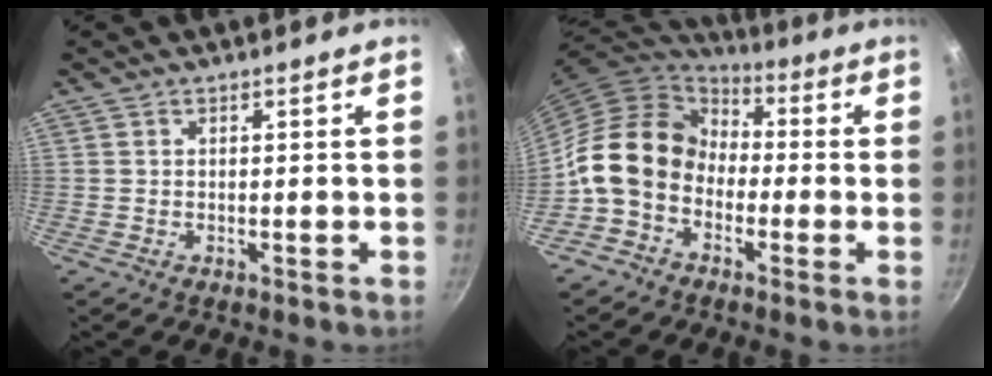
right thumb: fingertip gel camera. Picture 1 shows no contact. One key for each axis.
{"total": 13.8, "fx": -2.6, "fy": 10.9, "fz": 8.0, "tx": -0.106, "ty": 0.047, "tz": -0.071}